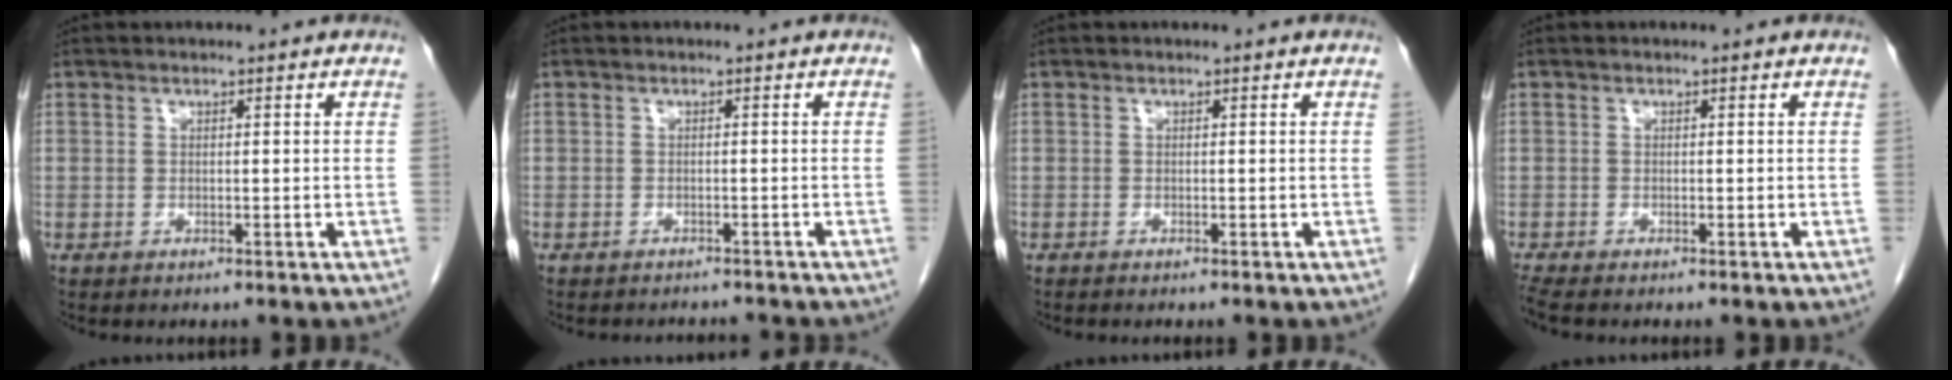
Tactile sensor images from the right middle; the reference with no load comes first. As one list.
[{"total": 3.7, "force": [-3.4, 1.3, 0.2], "torque": [0.003, -0.002, -0.047]}, {"total": 0.8, "force": [-0.7, 0.0, 0.4], "torque": [-0.003, -0.001, -0.010]}, {"total": 1.4, "force": [-1.3, -0.4, 0.5], "torque": [-0.015, -0.006, -0.025]}]